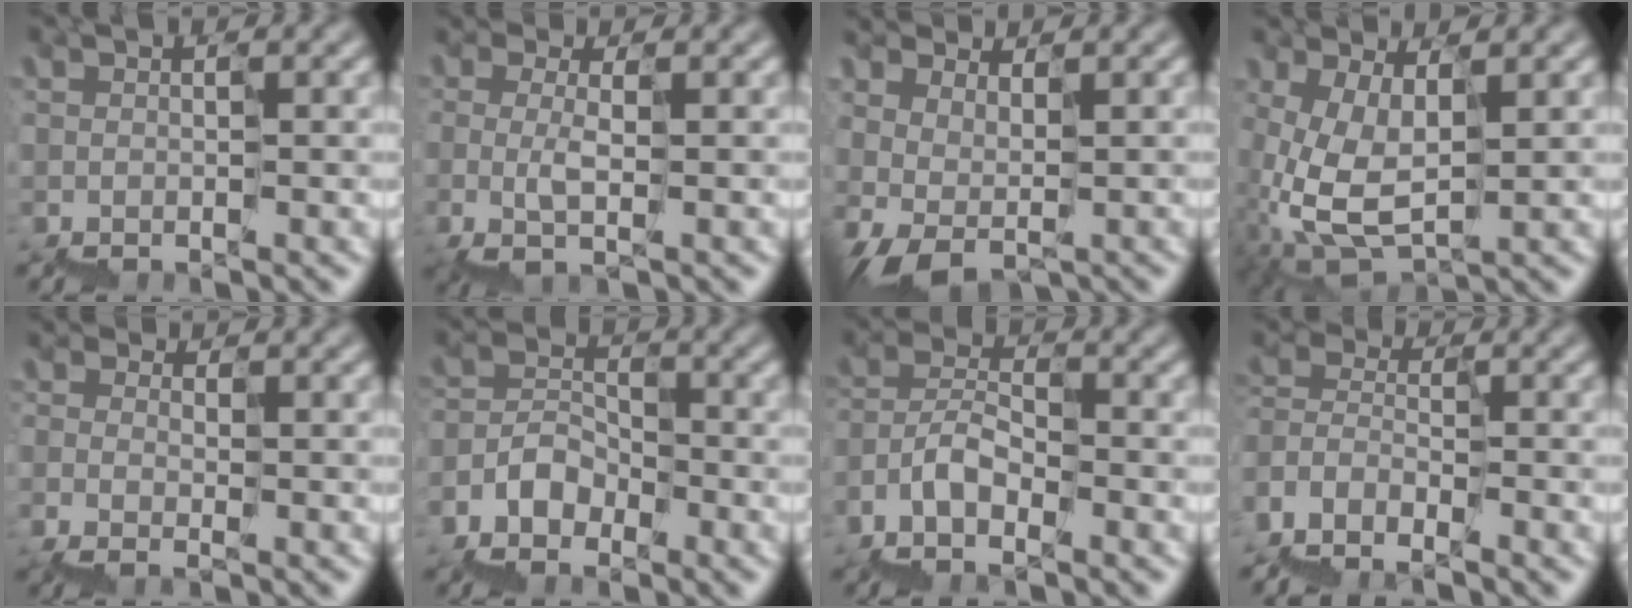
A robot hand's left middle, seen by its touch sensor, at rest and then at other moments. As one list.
[{"total": 1.0, "force": [0.3, 0.4, 0.9], "torque": [-0.027, 0.002, 0.011]}, {"total": 2.0, "force": [0.6, 1.1, 1.6], "torque": [-0.034, 0.007, 0.028]}, {"total": 5.2, "force": [0.3, 2.8, 4.3], "torque": [-0.121, 0.003, 0.020]}, {"total": 1.0, "force": [-0.7, 0.5, 0.5], "torque": [-0.012, -0.003, -0.009]}, {"total": 3.0, "force": [-2.2, 2.0, 0.4], "torque": [-0.011, 0.015, -0.041]}, {"total": 4.0, "force": [-3.0, 2.0, 1.7], "torque": [-0.033, 0.015, -0.055]}, {"total": 3.8, "force": [-3.5, 1.4, 0.3], "torque": [-0.009, 0.008, -0.062]}]